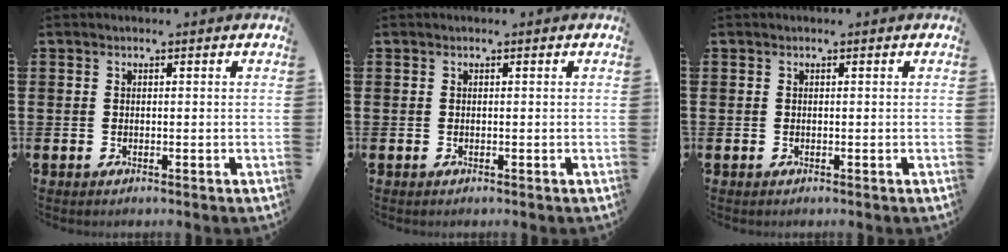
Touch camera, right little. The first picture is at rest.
{"total": 0.0}
{"total": 0.0}